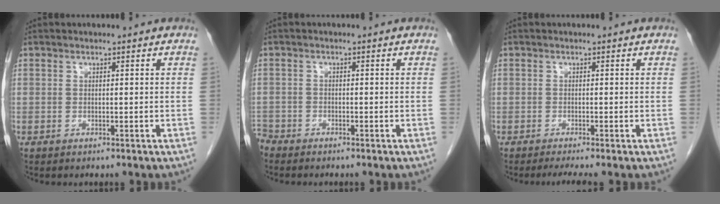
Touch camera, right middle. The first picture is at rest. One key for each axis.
{"total": 2.3, "fx": -2.2, "fy": 0.5, "fz": 0.1, "tx": 0.000, "ty": -0.005, "tz": -0.042}
{"total": 2.5, "fx": -1.9, "fy": -0.3, "fz": 1.5, "tx": -0.023, "ty": -0.006, "tz": -0.033}